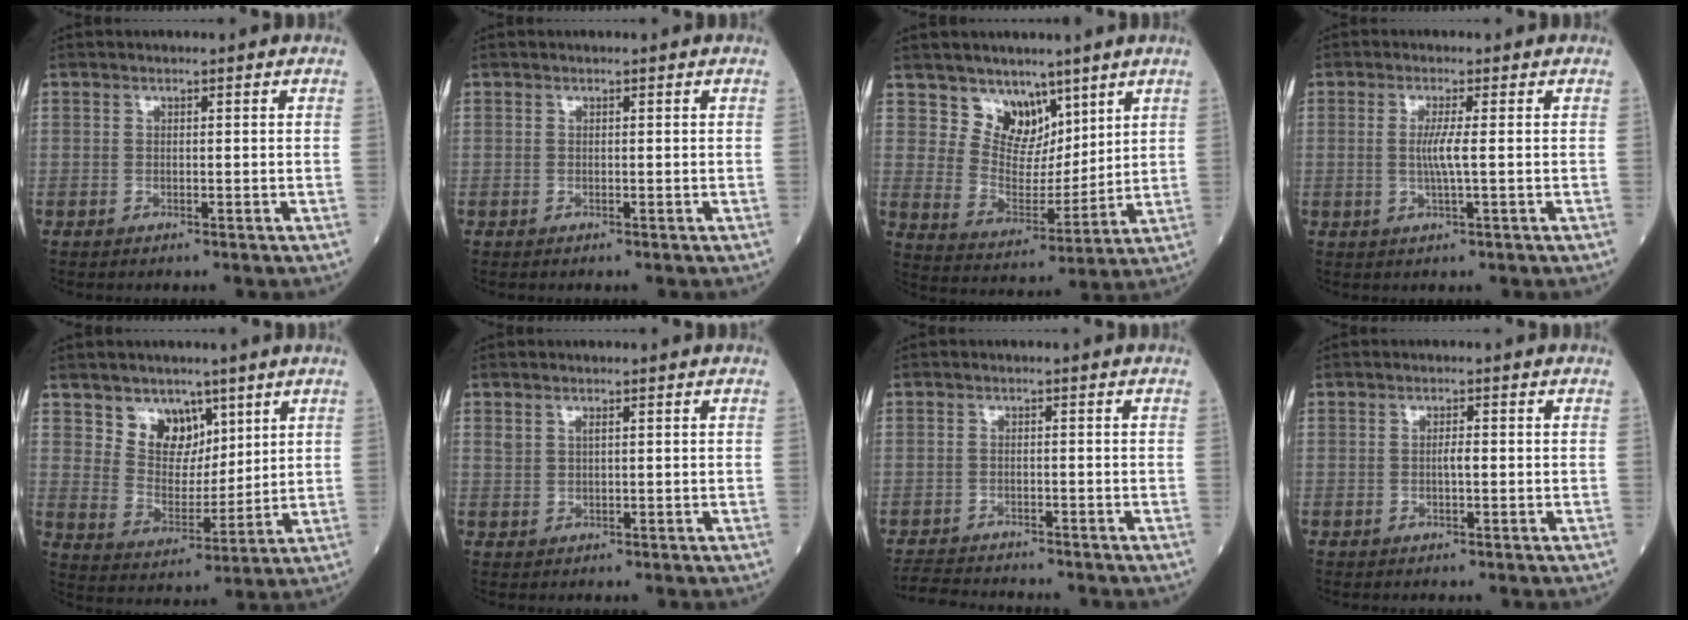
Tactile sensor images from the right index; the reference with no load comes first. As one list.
[{"total": 0.0}, {"total": 8.1, "force": [5.7, 5.2, 2.7], "torque": [-0.045, -0.001, 0.114]}, {"total": 3.1, "force": [0.0, -0.4, 3.1], "torque": [-0.065, -0.005, -0.001]}, {"total": 7.7, "force": [4.8, 5.2, 2.8], "torque": [-0.050, 0.002, 0.094]}, {"total": 1.2, "force": [0.8, 0.5, 0.8], "torque": [-0.019, 0.005, 0.017]}, {"total": 5.8, "force": [-5.6, 0.3, 1.2], "torque": [-0.018, -0.019, -0.094]}, {"total": 1.2, "force": [-0.2, 0.2, 1.2], "torque": [-0.021, 0.001, -0.004]}]